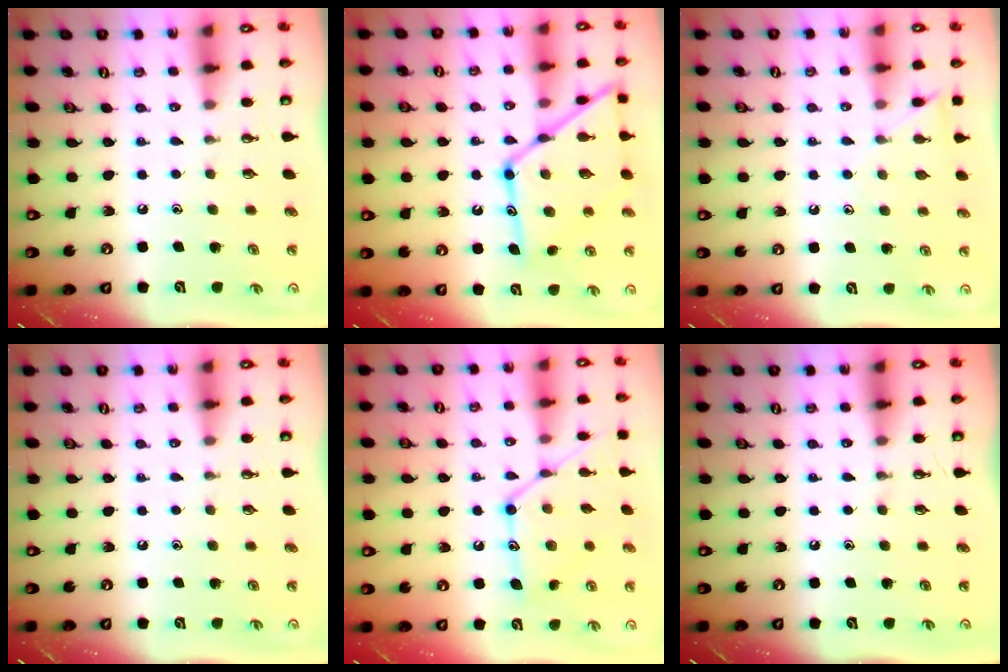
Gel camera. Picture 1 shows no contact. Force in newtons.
{"total": 18.7, "press": 18.6, "slide": 1.5}
{"total": 6.7, "press": 6.7, "slide": 0.6}
{"total": 0.0}
{"total": 15.7, "press": 15.6, "slide": 1.1}
{"total": 0.0}